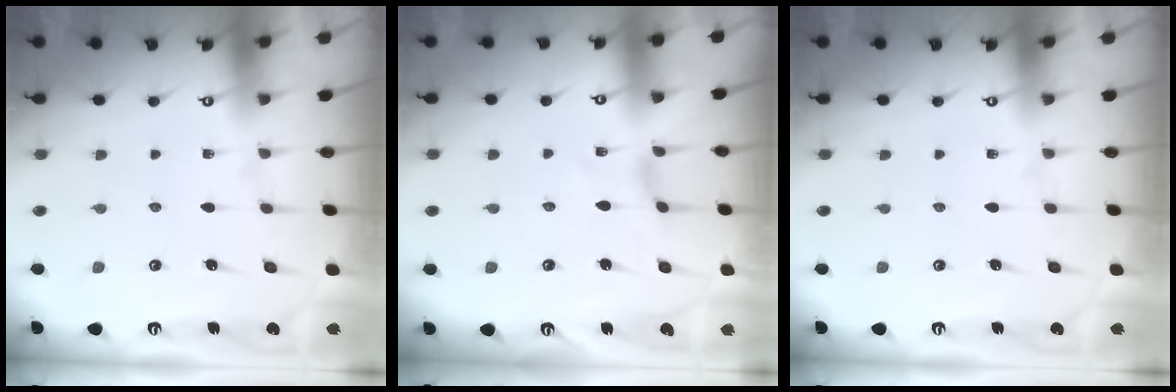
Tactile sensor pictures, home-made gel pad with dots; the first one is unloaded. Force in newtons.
{"total": 0.0}
{"total": 0.0}